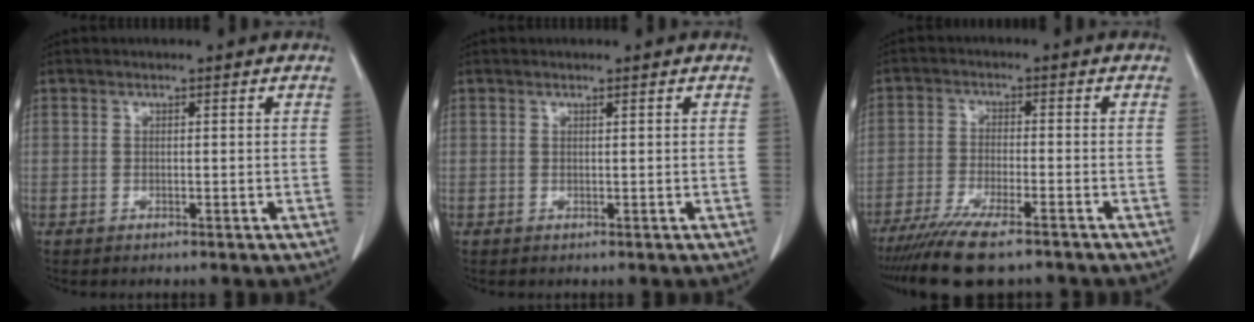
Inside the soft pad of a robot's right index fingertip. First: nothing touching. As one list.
[{"total": 0.0}, {"total": 12.1, "force": [-9.5, 1.7, 7.3], "torque": [-0.125, -0.030, -0.156]}]